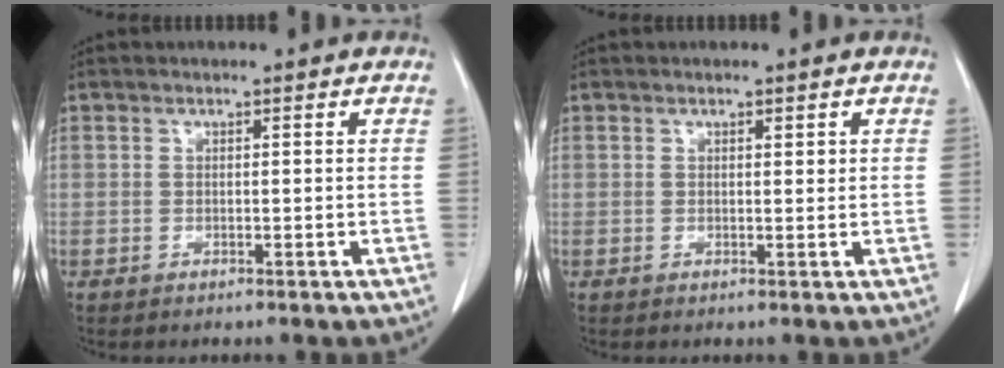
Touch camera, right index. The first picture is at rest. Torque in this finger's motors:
{"motor_torque": [-0.19, 0.22, 0.01, 0.00]}